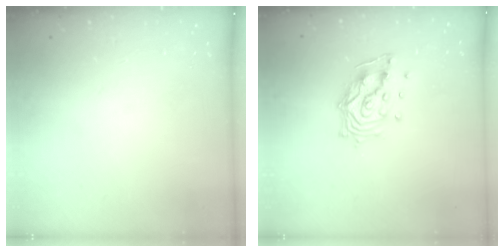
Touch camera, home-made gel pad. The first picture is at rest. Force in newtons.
{"total": 11.8, "press": 11.7, "slide": 1.4}